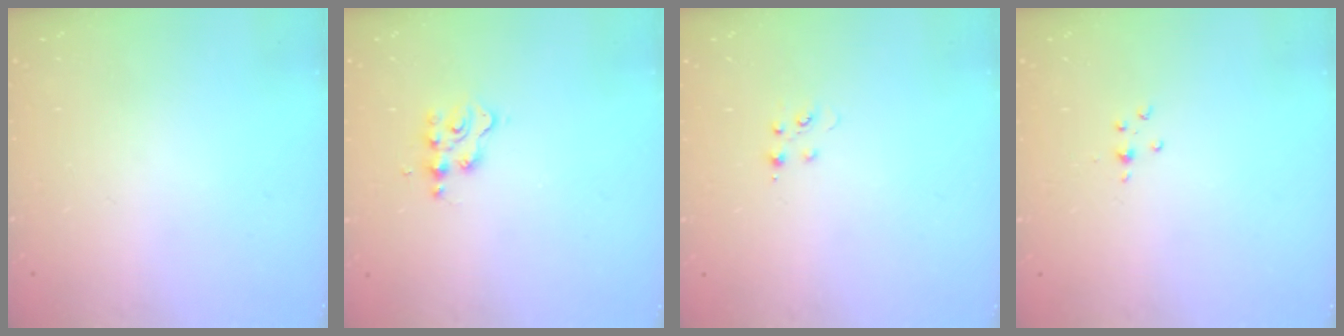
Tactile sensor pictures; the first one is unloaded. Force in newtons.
{"total": 3.0, "press": 3.0, "slide": 0.2}
{"total": 3.8, "press": 3.8, "slide": 0.5}
{"total": 2.9, "press": 2.9, "slide": 0.4}